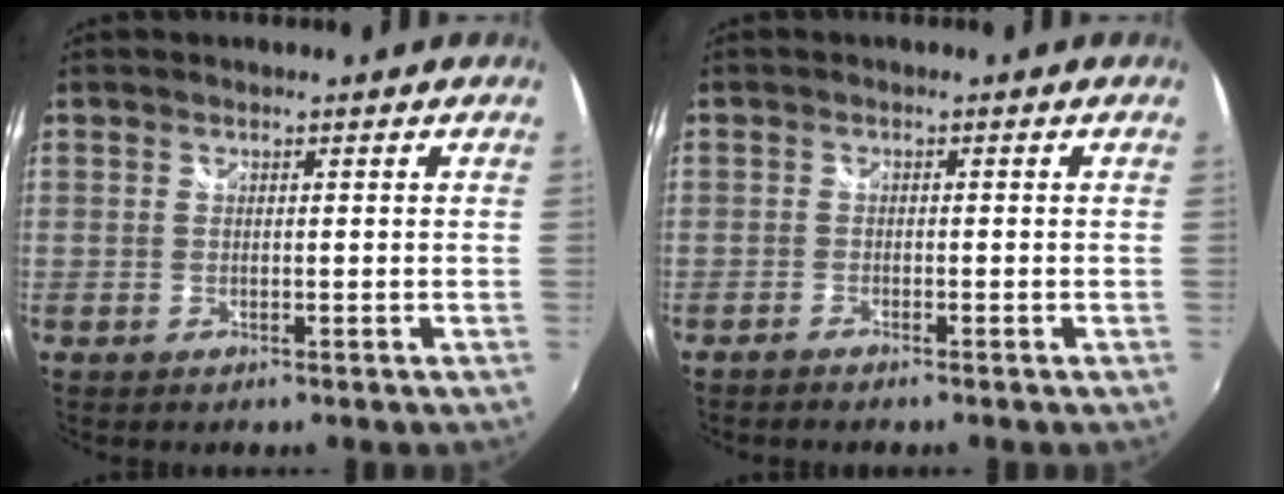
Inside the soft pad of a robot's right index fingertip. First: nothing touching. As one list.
[{"total": 1.5, "force": [-1.3, 0.2, 0.5], "torque": [-0.021, -0.006, -0.028]}]